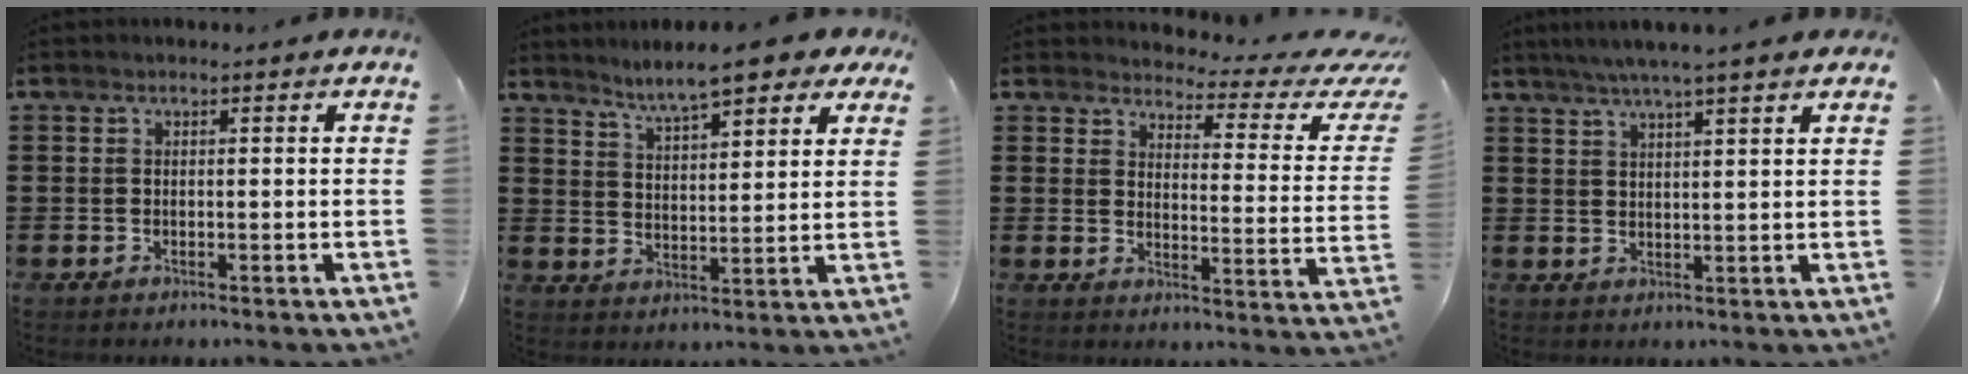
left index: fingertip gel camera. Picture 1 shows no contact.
{"total": 7.2, "force": [6.3, 0.7, 3.4], "torque": [-0.079, -0.020, 0.111]}
{"total": 3.5, "force": [3.0, 0.8, 1.7], "torque": [-0.038, -0.029, 0.042]}
{"total": 4.3, "force": [3.5, -0.4, 2.4], "torque": [-0.057, -0.008, 0.061]}